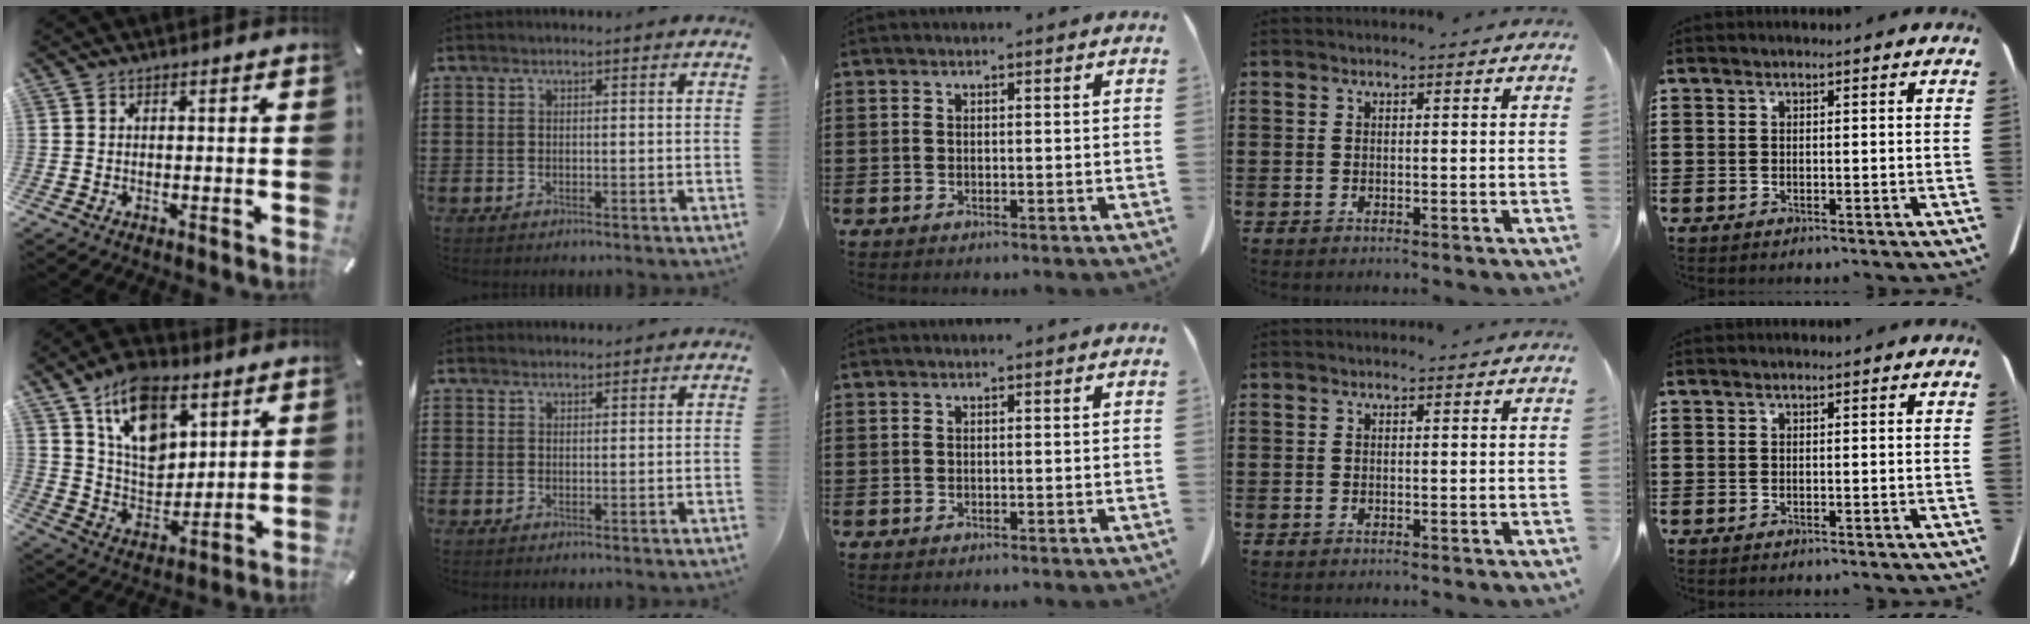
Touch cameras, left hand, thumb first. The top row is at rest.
{"thumb": {"total": 15.6, "force": [8.5, 10.0, 8.4], "torque": [-0.141, -0.036, 0.161]}, "index": {"total": 1.3, "force": [1.2, 0.4, 0.1], "torque": [-0.005, 0.000, 0.024]}}